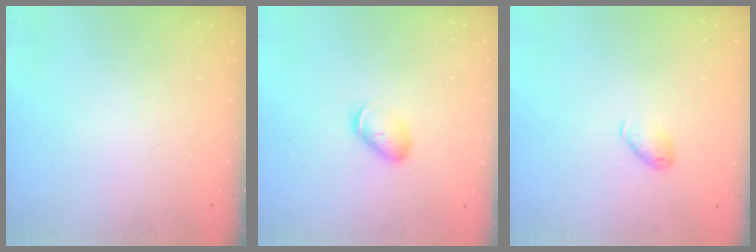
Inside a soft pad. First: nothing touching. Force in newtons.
{"total": 5.9, "press": 5.8, "slide": 0.7}
{"total": 5.2, "press": 5.2, "slide": 0.3}